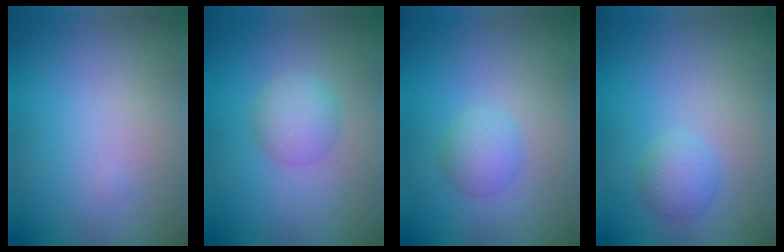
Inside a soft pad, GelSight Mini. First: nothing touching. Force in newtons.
{"total": 2.6, "press": 2.6, "slide": 0.1}
{"total": 2.0, "press": 2.0, "slide": 0.0}
{"total": 1.9, "press": 1.9, "slide": 0.1}